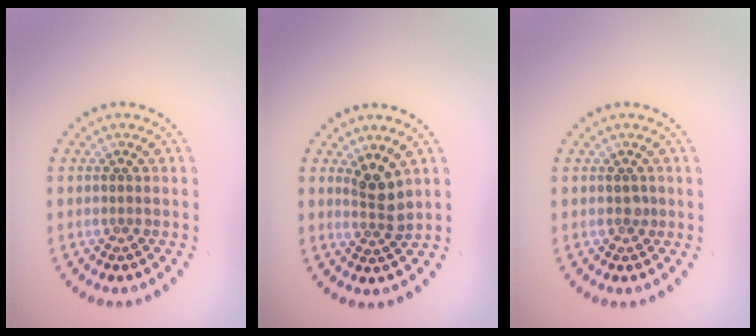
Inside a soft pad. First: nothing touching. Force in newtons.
{"total": 2.4, "press": 1.8, "slide": 1.6}
{"total": 0.6, "press": 0.5, "slide": 0.3}